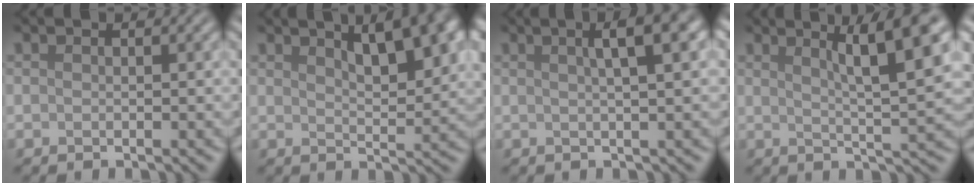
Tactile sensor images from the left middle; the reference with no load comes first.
{"total": 7.2, "force": [3.9, 2.6, 5.5], "torque": [-0.055, 0.023, 0.050]}
{"total": 4.3, "force": [1.5, 1.0, 3.9], "torque": [-0.037, 0.016, 0.017]}
{"total": 7.8, "force": [3.4, 1.4, 6.9], "torque": [-0.074, 0.014, 0.054]}